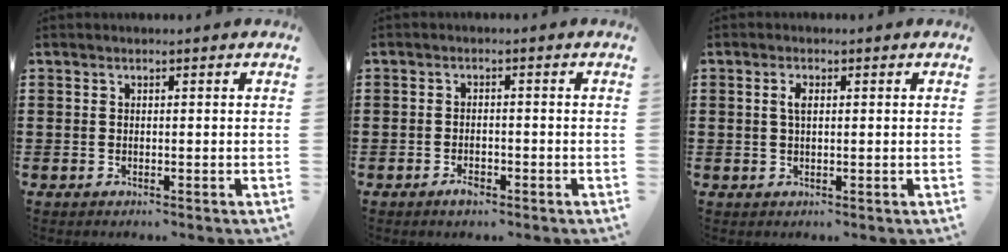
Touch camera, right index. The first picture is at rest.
{"total": 1.9, "force": [-1.3, 0.7, 1.2], "torque": [-0.024, -0.001, -0.025]}
{"total": 2.2, "force": [0.5, 0.9, 1.9], "torque": [-0.041, 0.006, 0.006]}